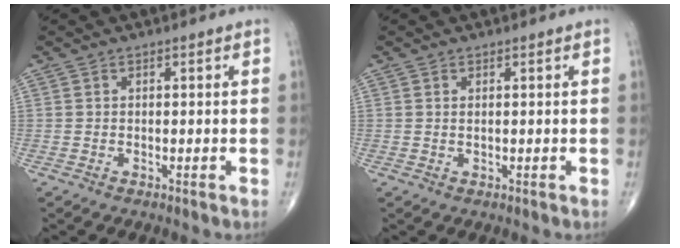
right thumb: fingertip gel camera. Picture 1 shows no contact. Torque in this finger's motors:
{"motor_torque": [0.05, -0.30, -0.18, -0.01, -0.01]}